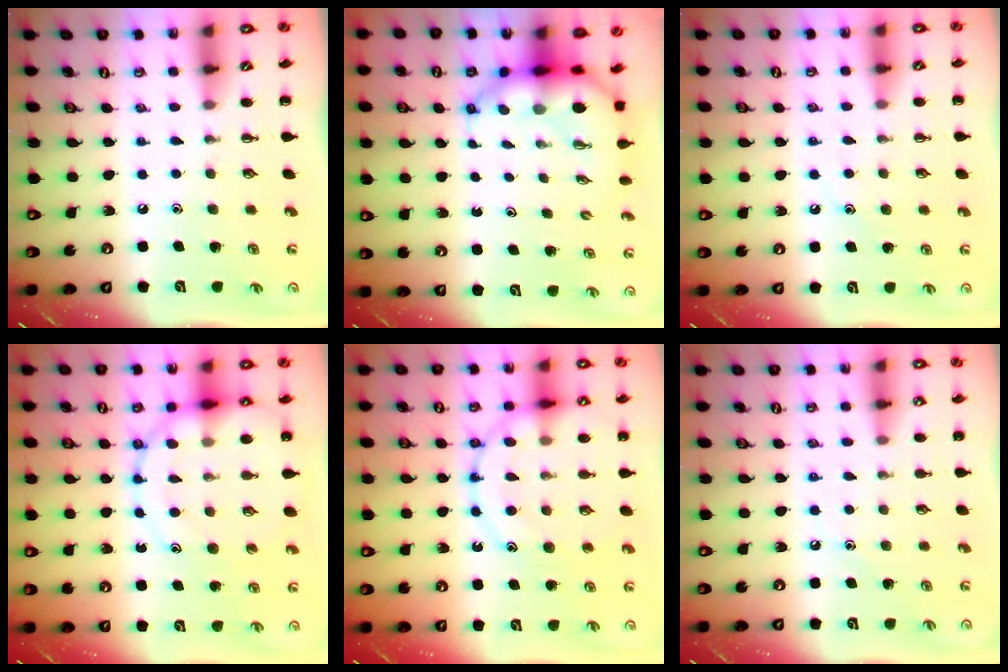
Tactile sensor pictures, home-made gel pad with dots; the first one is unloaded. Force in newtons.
{"total": 7.0, "press": 6.7, "slide": 2.0}
{"total": 6.7, "press": 6.5, "slide": 1.3}
{"total": 14.8, "press": 14.6, "slide": 2.9}
{"total": 16.1, "press": 16.0, "slide": 1.4}
{"total": 7.9, "press": 7.6, "slide": 2.0}